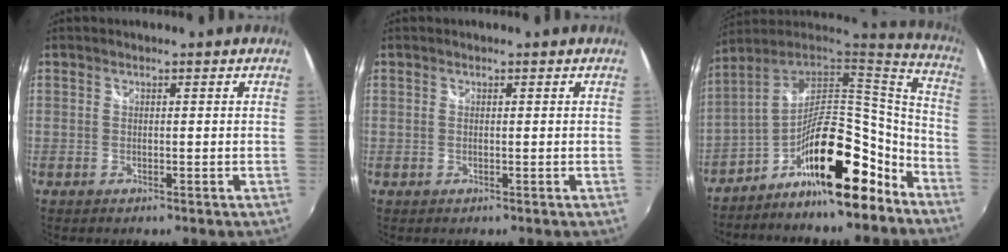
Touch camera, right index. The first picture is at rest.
{"total": 0.0}
{"total": 19.8, "force": [-11.0, 6.7, 15.0], "torque": [-0.235, 0.020, -0.187]}